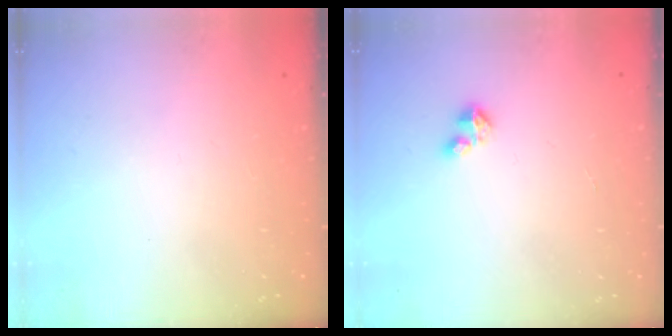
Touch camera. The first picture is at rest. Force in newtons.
{"total": 2.1, "press": 2.1, "slide": 0.2}